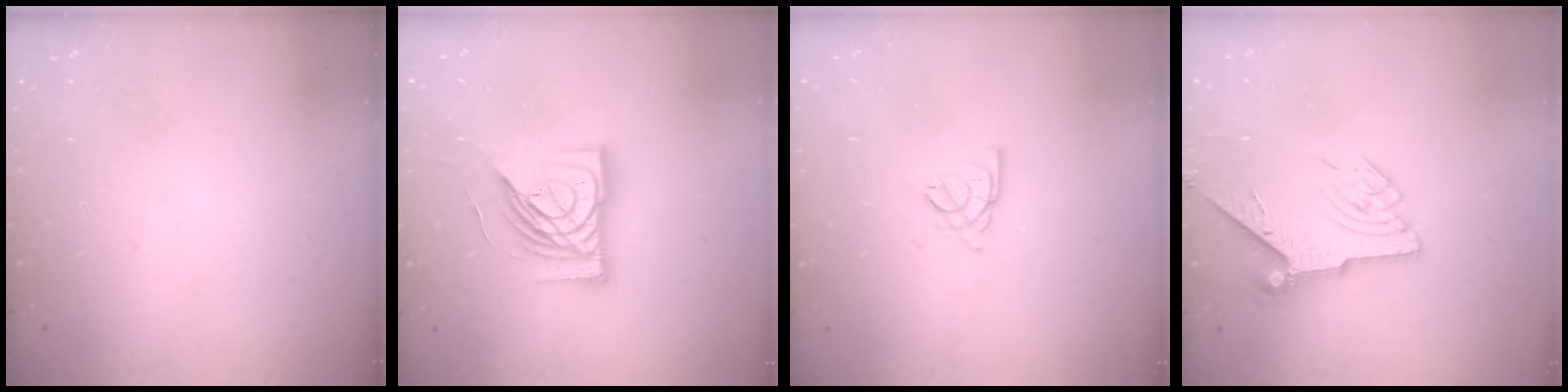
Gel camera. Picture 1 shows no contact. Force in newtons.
{"total": 16.5, "press": 16.3, "slide": 2.1}
{"total": 2.3, "press": 2.3, "slide": 0.5}
{"total": 7.0, "press": 7.0, "slide": 0.7}